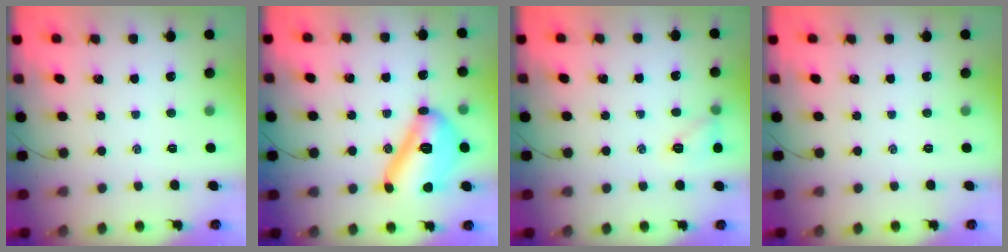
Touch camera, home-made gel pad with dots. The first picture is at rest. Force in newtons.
{"total": 17.7, "press": 17.7, "slide": 1.1}
{"total": 7.3, "press": 7.3, "slide": 1.1}
{"total": 0.0}